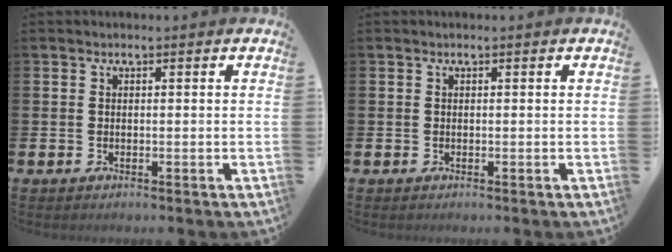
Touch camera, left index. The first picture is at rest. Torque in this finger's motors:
{"motor_torque": [0.00, 0.00, 0.02, 0.01]}